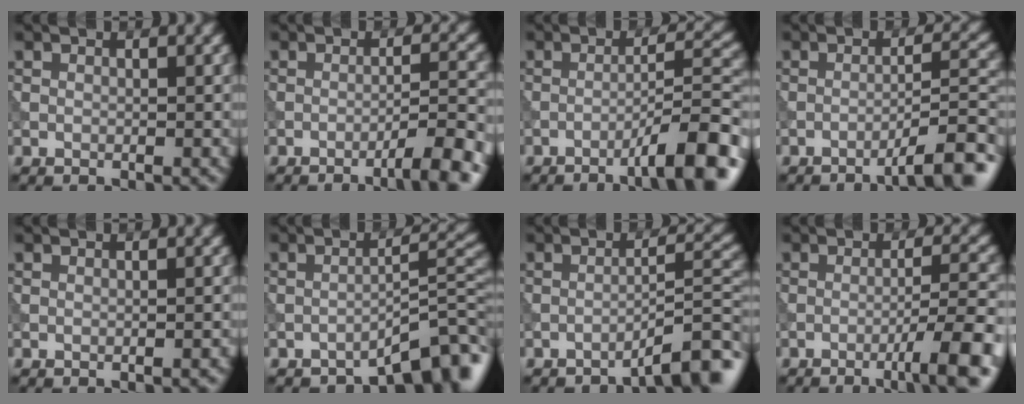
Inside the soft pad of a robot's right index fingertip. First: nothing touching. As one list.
[{"total": 5.3, "force": [-3.1, 0.7, 4.2], "torque": [-0.052, 0.014, -0.054]}, {"total": 8.4, "force": [-4.8, 1.3, 6.8], "torque": [-0.091, 0.018, -0.074]}, {"total": 6.5, "force": [-4.2, 1.0, 4.8], "torque": [-0.057, 0.016, -0.067]}, {"total": 0.8, "force": [-0.5, 0.2, 0.5], "torque": [-0.003, 0.004, -0.010]}, {"total": 5.4, "force": [-4.3, 0.9, 3.2], "torque": [-0.032, 0.017, -0.064]}, {"total": 5.0, "force": [-3.7, 0.5, 3.3], "torque": [-0.037, 0.021, -0.062]}, {"total": 6.6, "force": [-3.2, 0.8, 5.7], "torque": [-0.077, 0.010, -0.054]}]